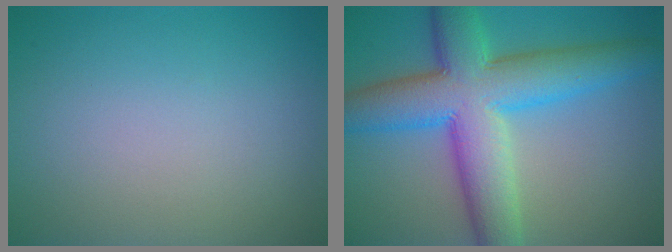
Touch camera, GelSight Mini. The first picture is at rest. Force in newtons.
{"total": 10.8, "press": 10.8, "slide": 0.1}